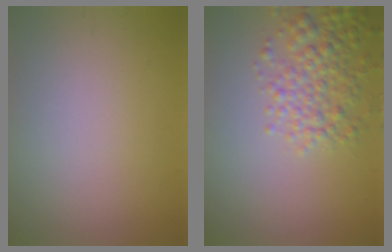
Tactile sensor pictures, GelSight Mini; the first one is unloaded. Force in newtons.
{"total": 4.1, "press": 4.1, "slide": 0.1}